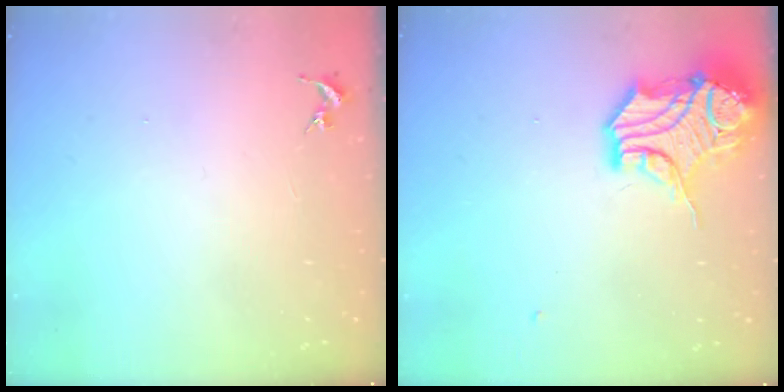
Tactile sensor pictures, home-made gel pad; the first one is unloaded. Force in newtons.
{"total": 15.8, "press": 15.6, "slide": 2.2}